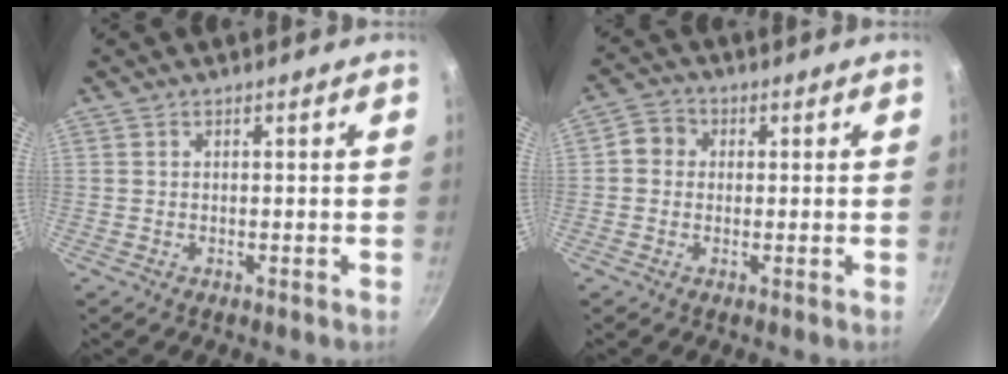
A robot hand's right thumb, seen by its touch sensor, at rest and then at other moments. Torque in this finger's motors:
{"motor_torque": [0.05, 0.68, 0.35, -0.58, 0.00]}